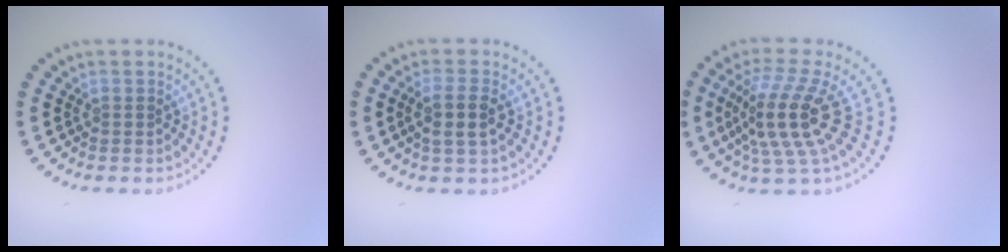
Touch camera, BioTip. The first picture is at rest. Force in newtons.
{"total": 2.5, "press": 2.2, "slide": 1.1}
{"total": 5.1, "press": 3.8, "slide": 3.4}